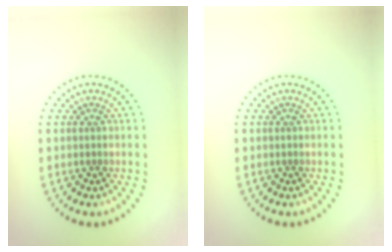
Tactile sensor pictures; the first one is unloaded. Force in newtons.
{"total": 0.0}